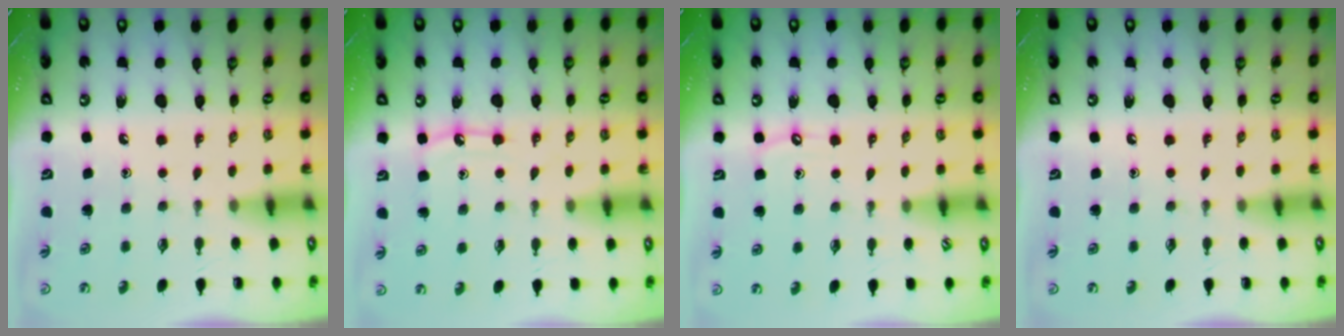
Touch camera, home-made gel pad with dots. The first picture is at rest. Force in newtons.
{"total": 7.6, "press": 7.6, "slide": 0.6}
{"total": 3.6, "press": 3.6, "slide": 0.2}
{"total": 0.0}